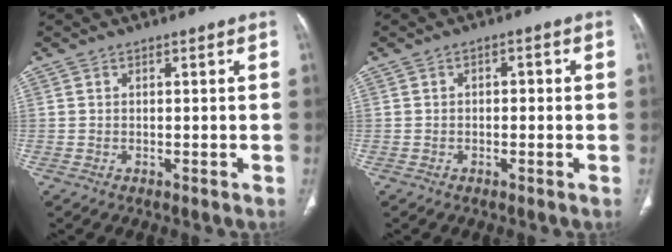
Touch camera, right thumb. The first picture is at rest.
{"total": 1.7, "force": [-0.1, 1.0, 1.3], "torque": [-0.008, 0.008, -0.007]}